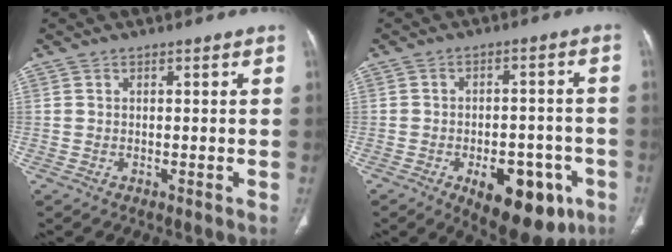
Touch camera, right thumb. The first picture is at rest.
{"total": 15.0, "force": [-6.7, 7.8, 10.9], "torque": [-0.113, 0.025, -0.079]}